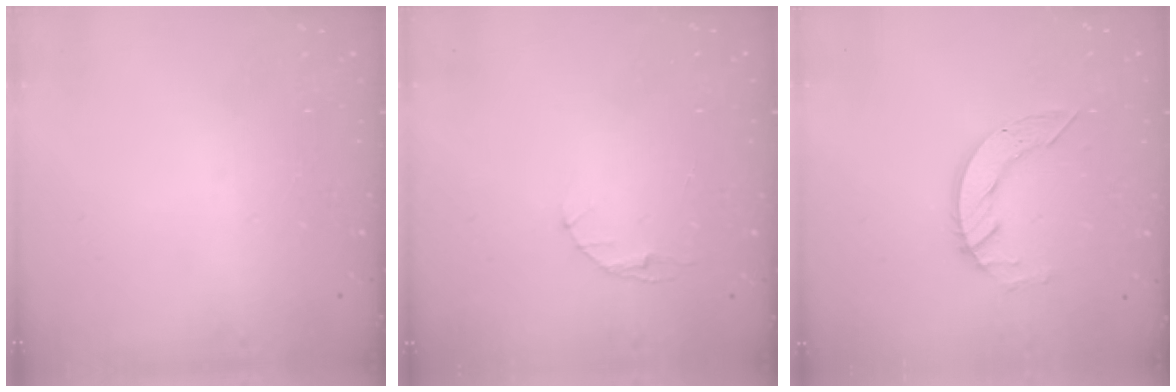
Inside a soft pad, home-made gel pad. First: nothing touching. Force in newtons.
{"total": 2.9, "press": 2.9, "slide": 0.4}
{"total": 6.8, "press": 6.8, "slide": 0.3}